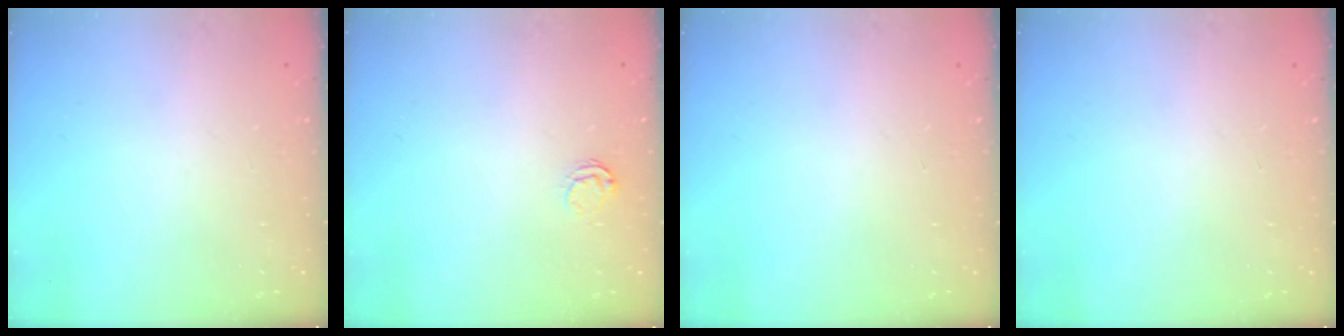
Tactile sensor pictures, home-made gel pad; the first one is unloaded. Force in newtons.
{"total": 3.1, "press": 3.1, "slide": 0.3}
{"total": 0.0}
{"total": 0.0}